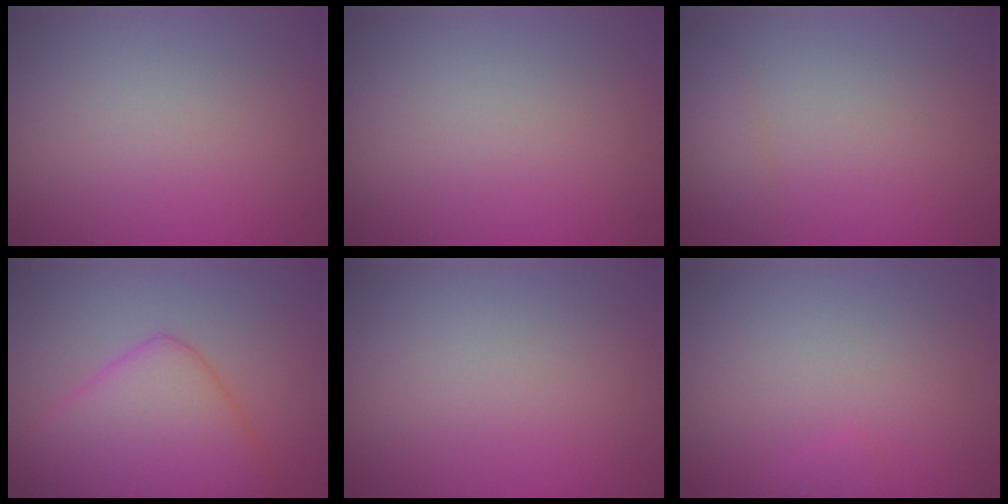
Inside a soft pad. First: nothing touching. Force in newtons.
{"total": 0.0}
{"total": 1.3, "press": 1.3, "slide": 0.0}
{"total": 7.2, "press": 7.2, "slide": 0.3}
{"total": 0.0}
{"total": 0.6, "press": 0.5, "slide": 0.0}